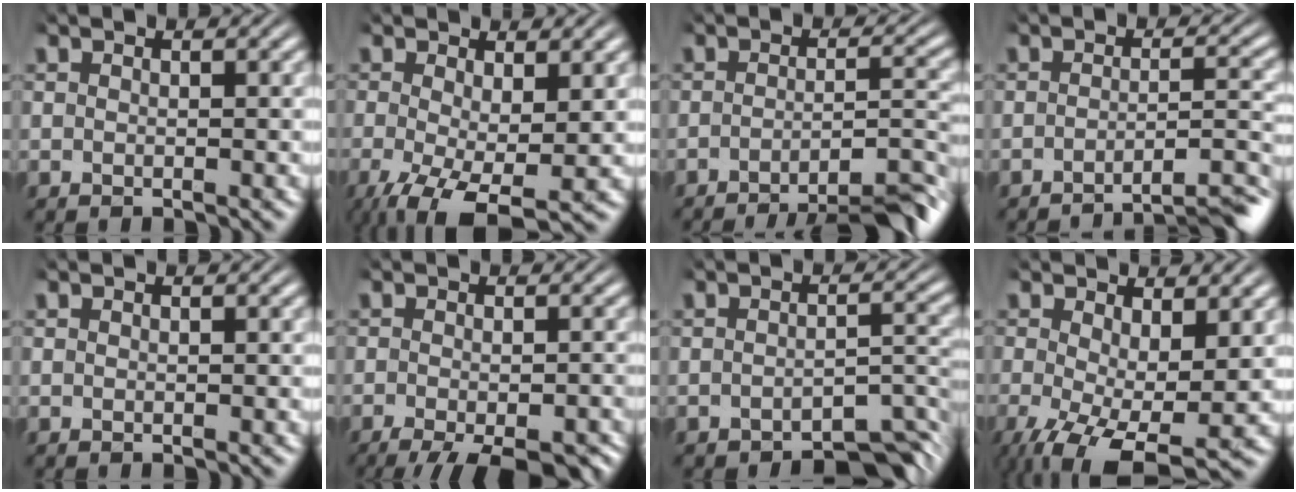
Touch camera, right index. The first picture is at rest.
{"total": 5.9, "force": [-3.1, 2.6, 4.2], "torque": [-0.094, -0.058, -0.026]}
{"total": 9.6, "force": [-8.0, 1.9, 5.0], "torque": [-0.050, -0.025, -0.113]}
{"total": 7.2, "force": [-6.2, 1.0, 3.4], "torque": [-0.032, -0.020, -0.091]}
{"total": 0.0}
{"total": 9.2, "force": [-6.1, 3.9, 5.7], "torque": [-0.083, -0.042, -0.070]}
{"total": 5.4, "force": [-4.4, 1.5, 2.7], "torque": [-0.020, -0.010, -0.066]}
{"total": 5.8, "force": [-2.6, 2.7, 4.4], "torque": [-0.093, -0.057, -0.016]}